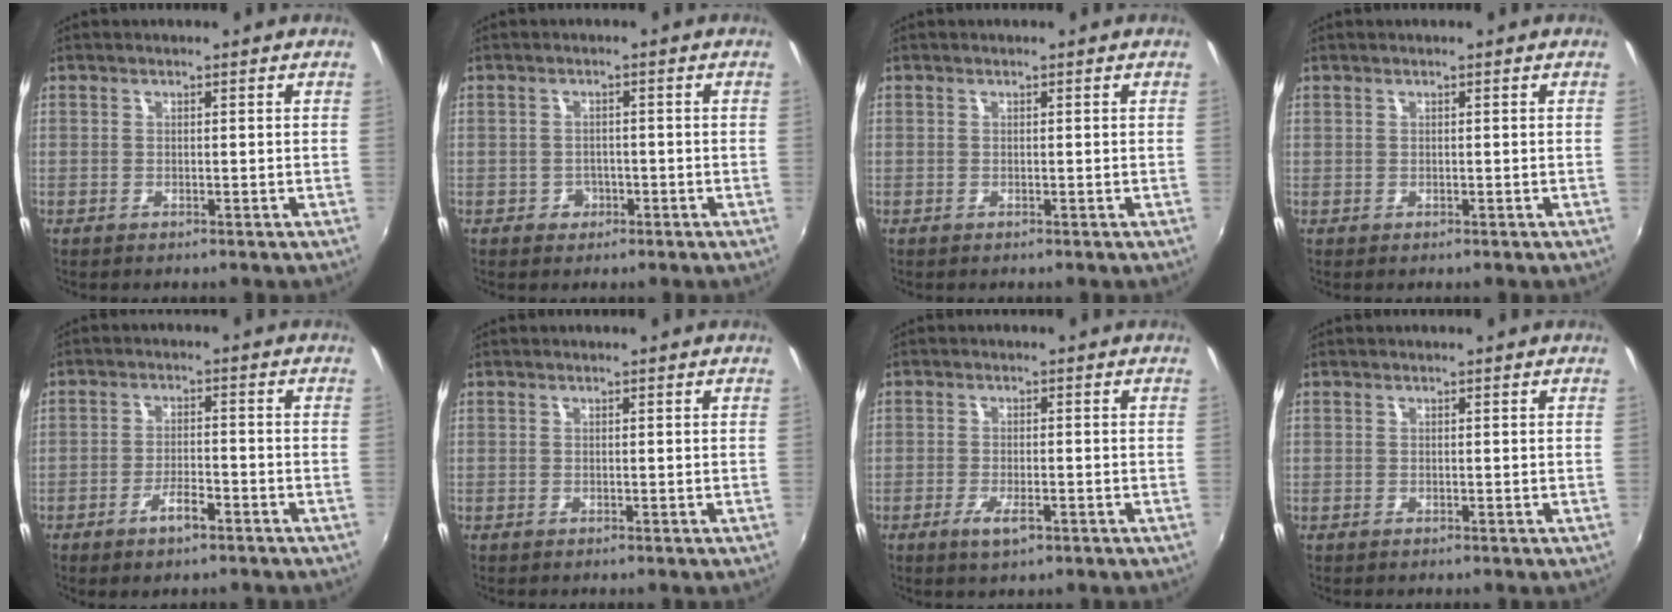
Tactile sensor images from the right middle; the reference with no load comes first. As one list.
[{"total": 2.5, "force": [-1.1, 2.2, 0.4], "torque": [-0.009, 0.002, -0.015]}, {"total": 0.0}, {"total": 0.0}, {"total": 4.7, "force": [-3.1, 1.4, 3.4], "torque": [-0.072, -0.004, -0.051]}, {"total": 0.0}, {"total": 4.1, "force": [-2.2, 1.3, 3.2], "torque": [-0.072, -0.009, -0.040]}, {"total": 0.0}]